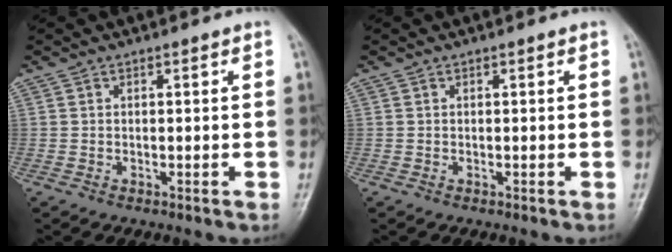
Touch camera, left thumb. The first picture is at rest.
{"total": 0.0}